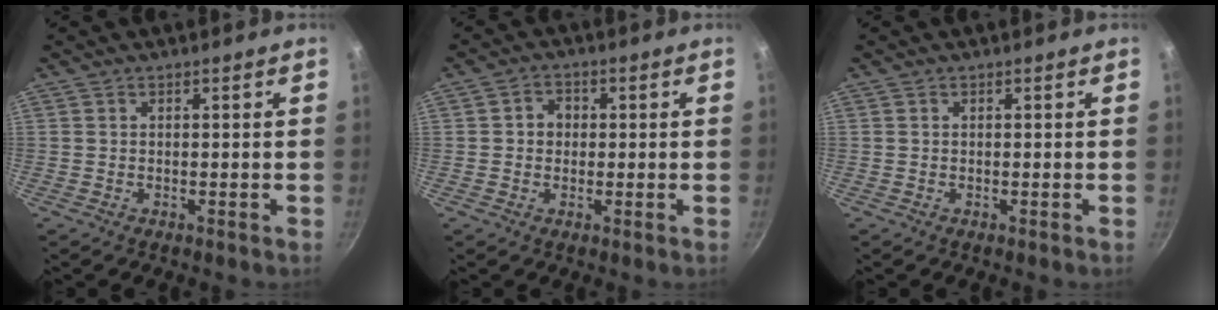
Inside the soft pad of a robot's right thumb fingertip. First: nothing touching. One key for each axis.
{"total": 3.5, "fx": 0.2, "fy": 3.1, "fz": 1.6, "tx": -0.005, "ty": 0.006, "tz": -0.002}
{"total": 0.0}